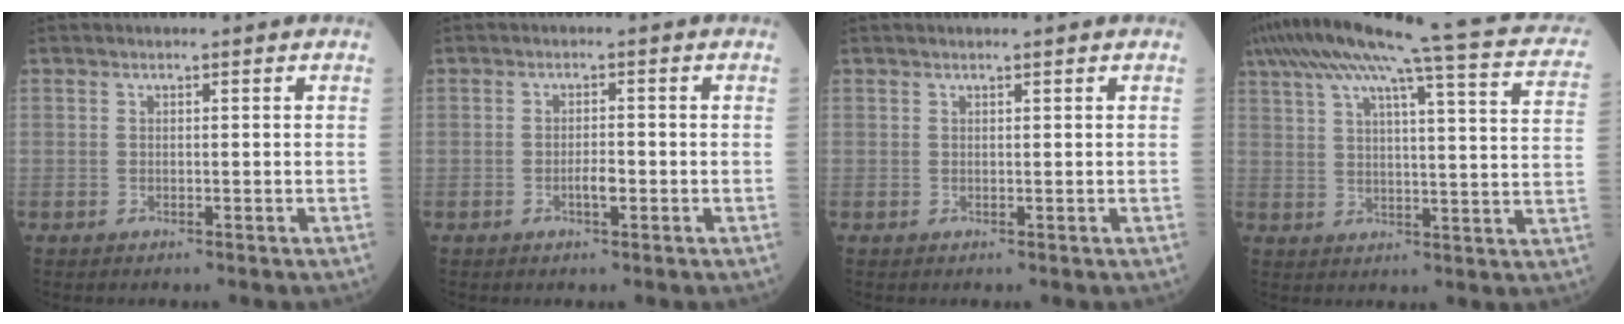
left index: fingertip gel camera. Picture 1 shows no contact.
{"total": 1.8, "force": [-0.8, 0.5, 1.6], "torque": [-0.027, 0.001, -0.015]}
{"total": 1.3, "force": [1.1, -0.1, 0.6], "torque": [-0.006, 0.012, 0.019]}
{"total": 27.7, "force": [21.6, 2.8, 17.1], "torque": [-0.278, 0.016, 0.270]}